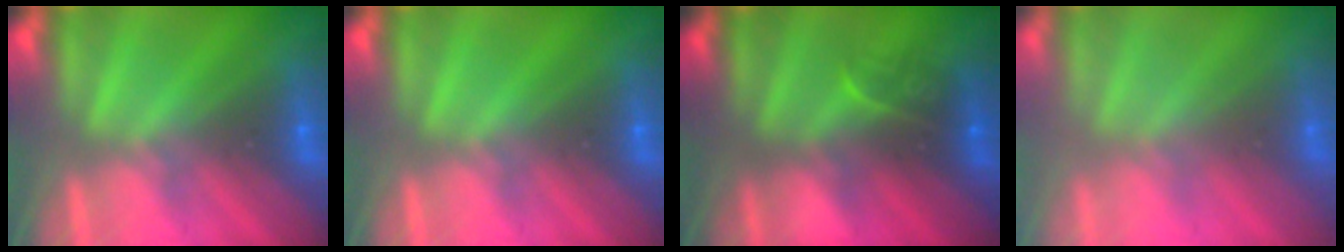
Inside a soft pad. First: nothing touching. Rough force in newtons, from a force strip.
{"total": 0.0}
{"total": 2.8}
{"total": 2.9}